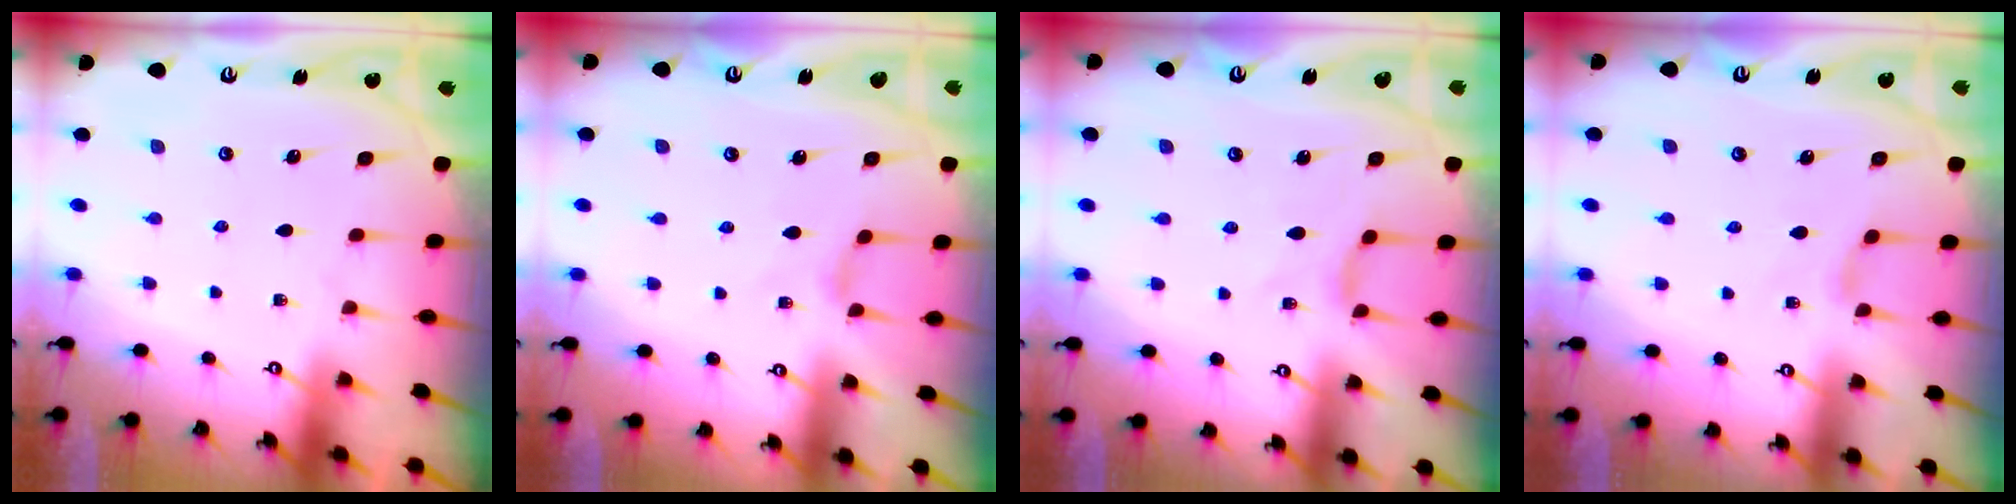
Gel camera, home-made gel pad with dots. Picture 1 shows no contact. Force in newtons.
{"total": 0.7, "press": 0.6, "slide": 0.3}
{"total": 2.6, "press": 2.6, "slide": 0.4}
{"total": 2.3, "press": 2.2, "slide": 0.5}